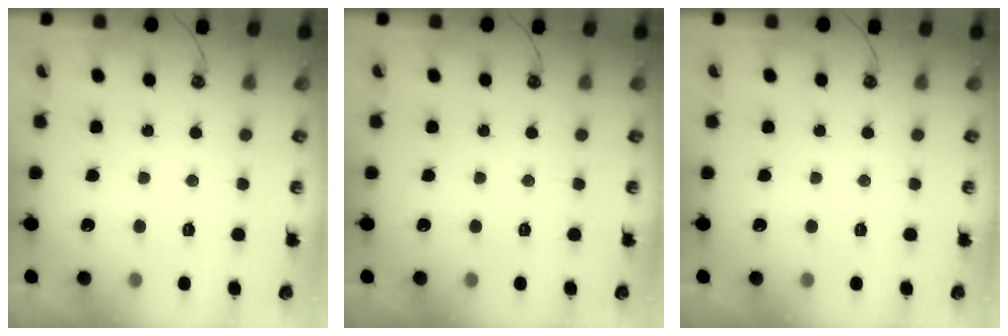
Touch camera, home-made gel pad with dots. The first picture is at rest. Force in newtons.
{"total": 0.0}
{"total": 0.0}